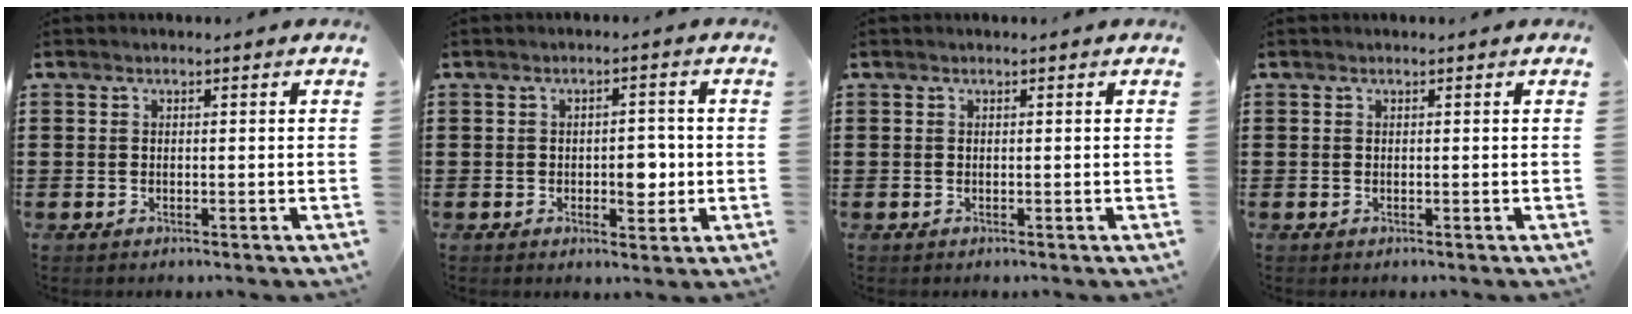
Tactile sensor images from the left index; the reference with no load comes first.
{"total": 4.3, "force": [-0.8, 2.4, 3.5], "torque": [-0.050, -0.001, -0.019]}
{"total": 0.0}
{"total": 0.0}